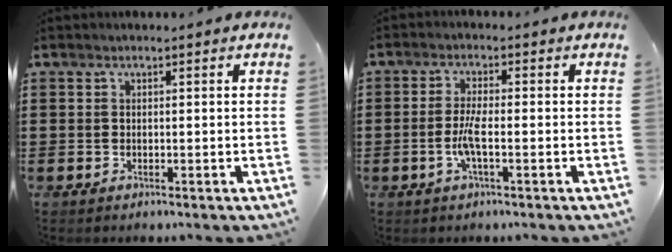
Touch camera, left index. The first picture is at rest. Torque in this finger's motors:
{"motor_torque": [0.30, 0.08, 0.22, 0.08]}